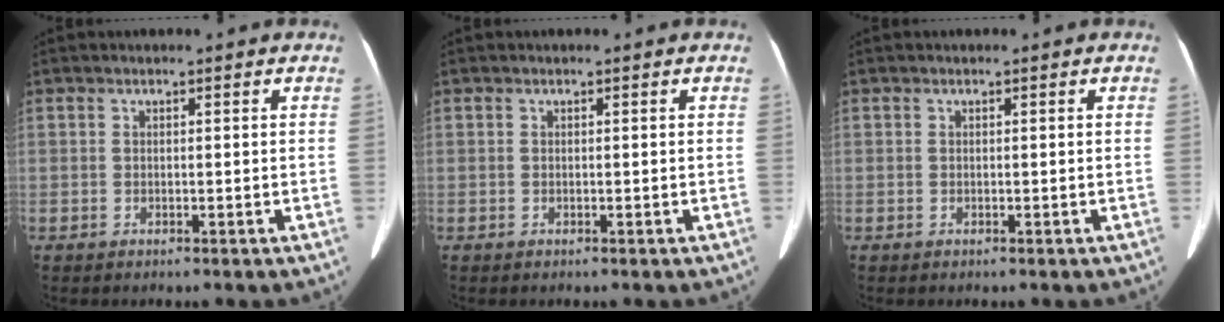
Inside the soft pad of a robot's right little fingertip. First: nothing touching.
{"total": 0.0}
{"total": 0.0}